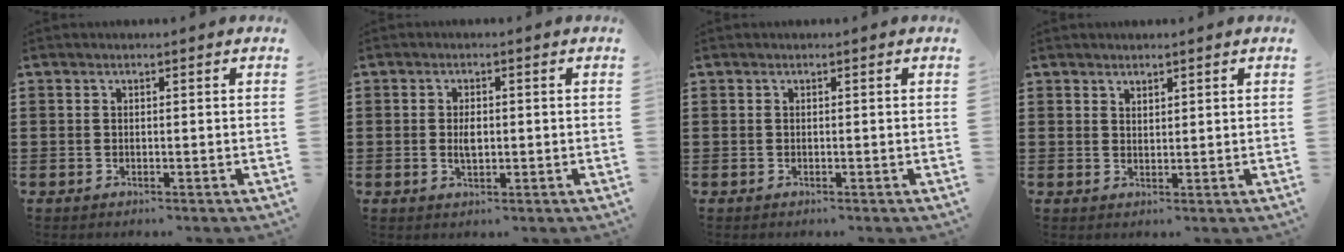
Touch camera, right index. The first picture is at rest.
{"total": 2.6, "force": [0.2, 1.2, 2.3], "torque": [-0.045, 0.000, 0.005]}
{"total": 0.0}
{"total": 1.6, "force": [1.5, 0.5, -0.1], "torque": [-0.001, 0.002, 0.030]}